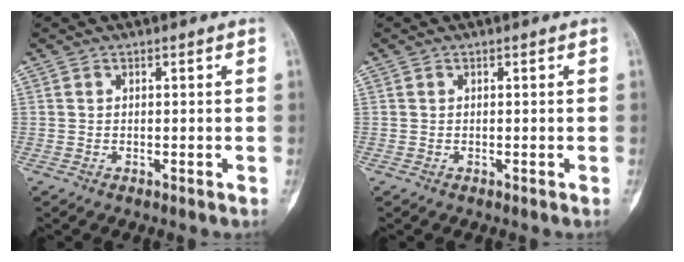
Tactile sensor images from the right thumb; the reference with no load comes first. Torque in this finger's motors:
{"motor_torque": [-0.01, 0.02, -0.01, -0.01, 0.02]}